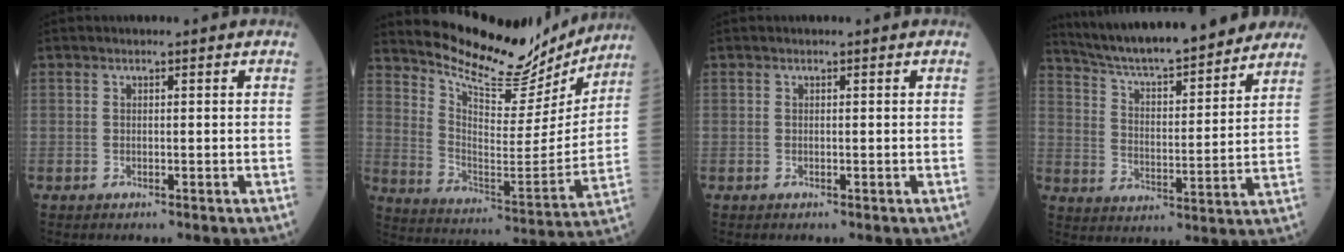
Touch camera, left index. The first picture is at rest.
{"total": 18.3, "force": [17.2, 4.1, 4.8], "torque": [-0.088, -0.042, 0.255]}
{"total": 0.0}
{"total": 21.2, "force": [18.9, 2.7, 9.2], "torque": [-0.150, 0.010, 0.279]}